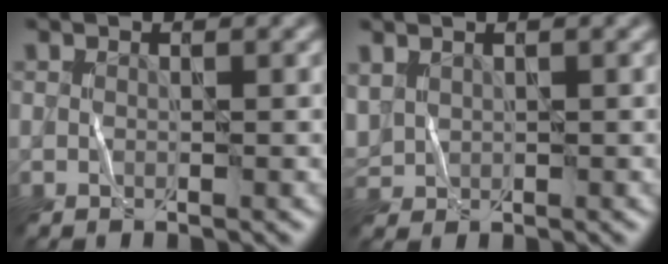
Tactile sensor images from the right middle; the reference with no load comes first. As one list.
[{"total": 1.7, "force": [0.6, 1.4, 0.8], "torque": [-0.028, 0.003, 0.017]}]